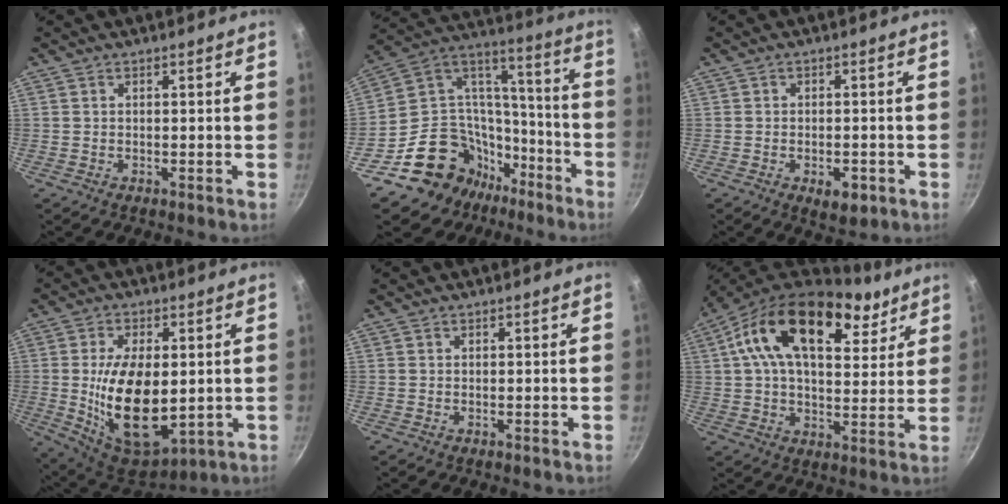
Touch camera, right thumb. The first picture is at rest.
{"total": 22.4, "force": [-12.1, 17.2, 7.7], "torque": [-0.069, 0.132, -0.196]}
{"total": 4.7, "force": [-1.9, 2.6, 3.4], "torque": [-0.036, 0.008, -0.022]}
{"total": 18.4, "force": [-0.4, 10.1, 15.3], "torque": [-0.253, -0.017, 0.010]}
{"total": 0.0}
{"total": 22.0, "force": [11.0, 12.4, 14.4], "torque": [-0.218, -0.021, 0.165]}